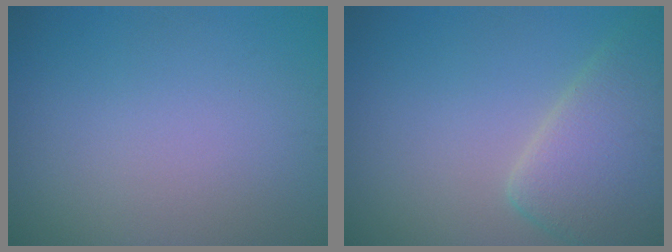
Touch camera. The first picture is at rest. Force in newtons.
{"total": 6.1, "press": 6.1, "slide": 0.4}